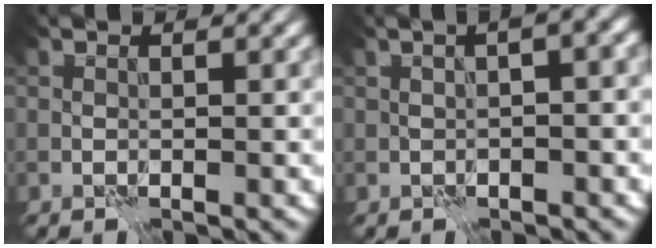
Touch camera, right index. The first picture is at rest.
{"total": 5.6, "force": [1.2, 2.4, 4.9], "torque": [-0.047, 0.029, 0.002]}